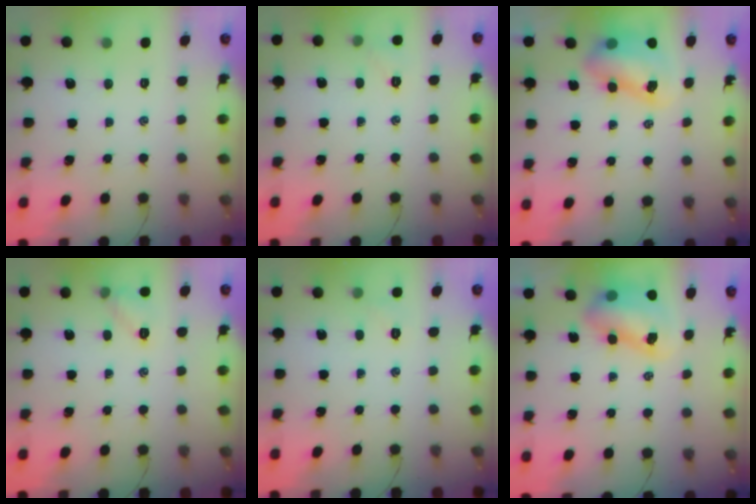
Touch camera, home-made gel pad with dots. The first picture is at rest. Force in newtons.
{"total": 4.6, "press": 4.5, "slide": 1.2}
{"total": 8.8, "press": 8.5, "slide": 2.2}
{"total": 6.4, "press": 6.2, "slide": 1.5}
{"total": 4.5, "press": 4.3, "slide": 1.2}
{"total": 8.8, "press": 8.5, "slide": 2.2}